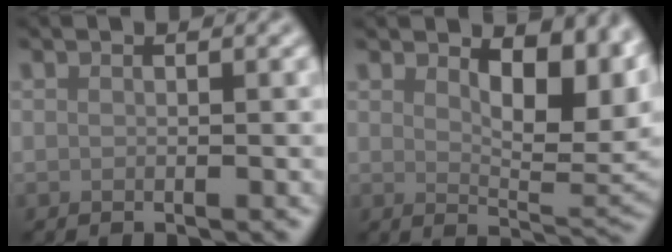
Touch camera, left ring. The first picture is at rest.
{"total": 8.2, "force": [3.0, 3.8, 6.6], "torque": [-0.098, -0.012, 0.052]}